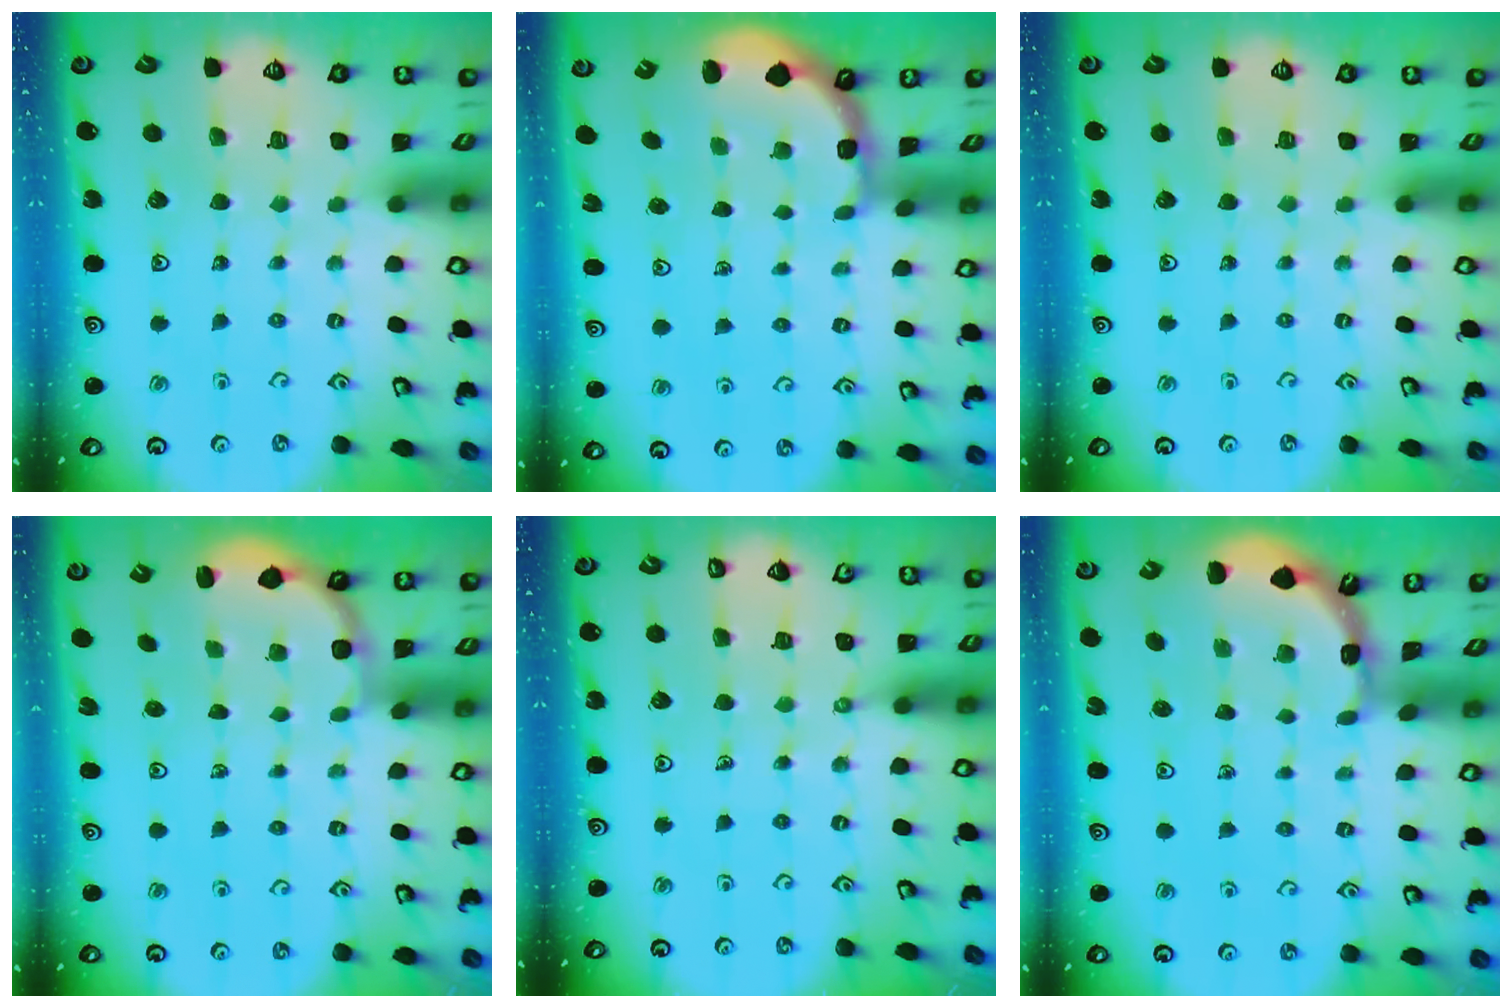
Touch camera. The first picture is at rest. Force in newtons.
{"total": 1.7, "press": 1.6, "slide": 0.4}
{"total": 0.0}
{"total": 2.9, "press": 2.6, "slide": 1.2}
{"total": 1.7, "press": 1.7, "slide": 0.2}
{"total": 1.8, "press": 1.8, "slide": 0.1}